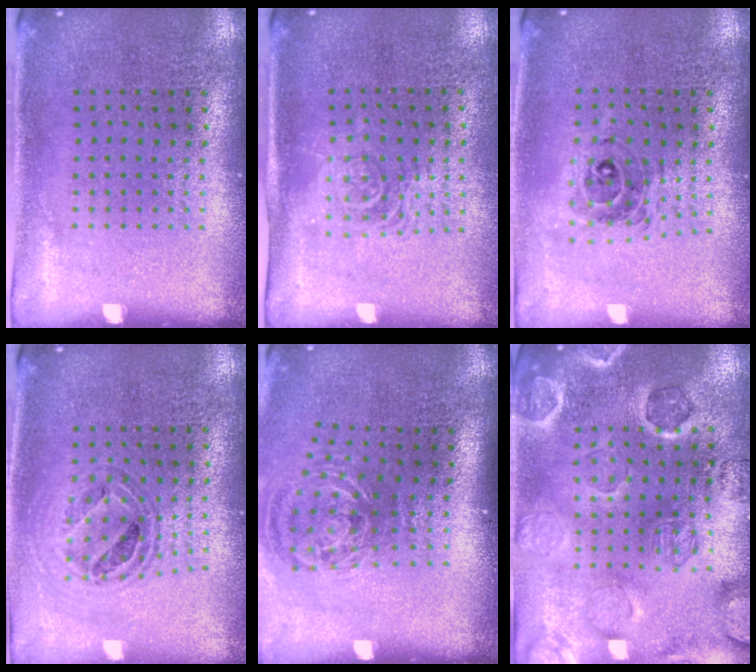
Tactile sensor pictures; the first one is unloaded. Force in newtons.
{"total": 1.6, "press": 1.4, "slide": 0.7}
{"total": 0.8, "press": 0.8, "slide": 0.1}
{"total": 0.8, "press": 0.8, "slide": 0.0}
{"total": 1.3, "press": 1.0, "slide": 0.9}
{"total": 1.7, "press": 1.7, "slide": 0.2}